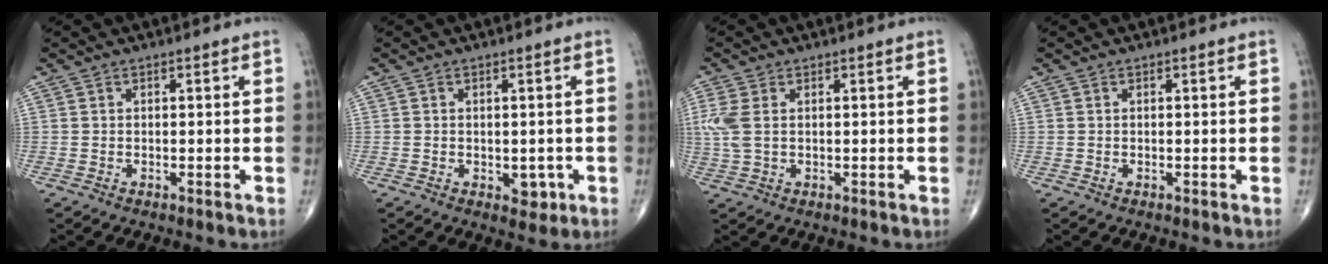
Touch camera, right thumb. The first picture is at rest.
{"total": 2.9, "force": [-0.8, 2.0, 2.0], "torque": [-0.004, 0.001, -0.005]}
{"total": 5.0, "force": [0.8, 2.9, 3.9], "torque": [-0.122, 0.009, 0.019]}
{"total": 0.0}